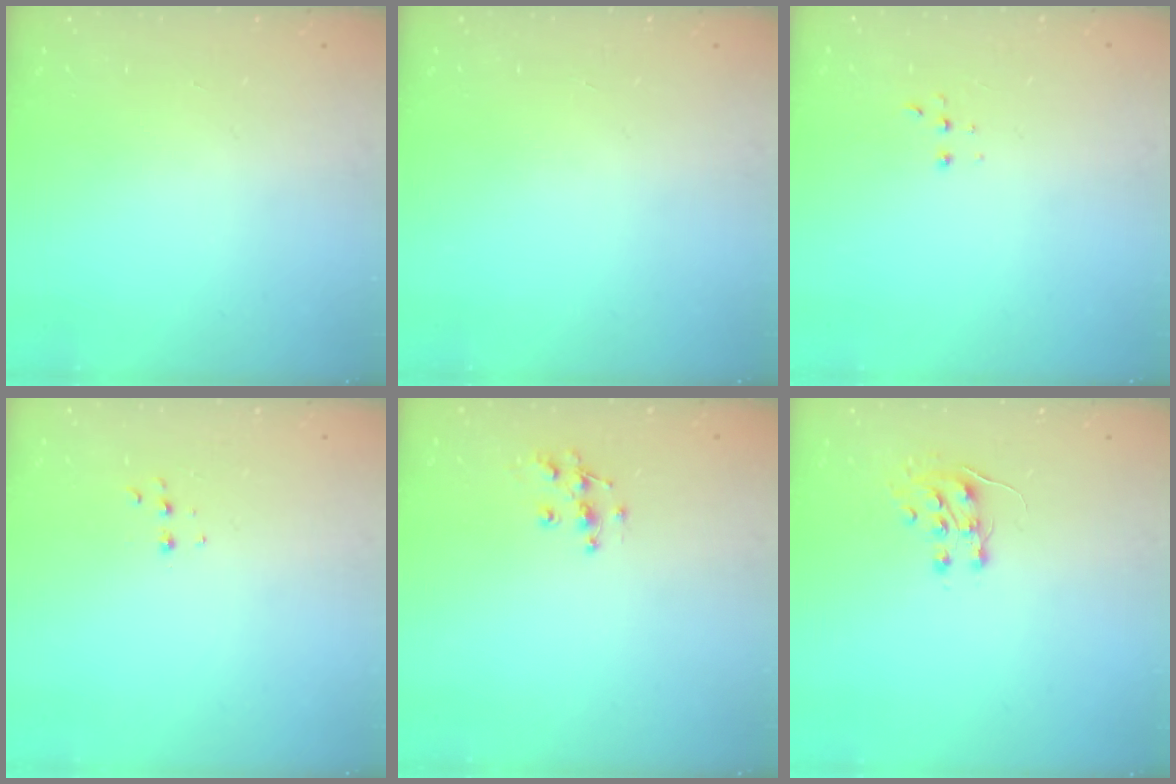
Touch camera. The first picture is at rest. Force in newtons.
{"total": 0.0}
{"total": 2.2, "press": 2.2, "slide": 0.5}
{"total": 4.7, "press": 4.6, "slide": 0.8}
{"total": 7.8, "press": 7.7, "slide": 0.5}
{"total": 7.4, "press": 7.4, "slide": 0.7}